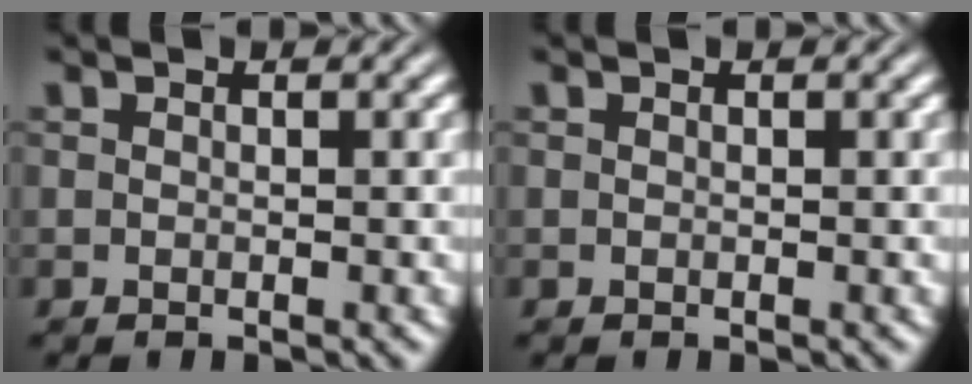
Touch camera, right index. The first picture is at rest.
{"total": 0.0}